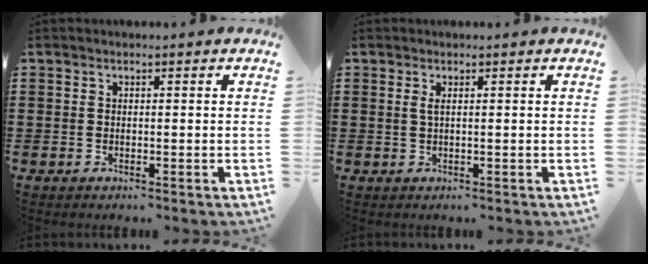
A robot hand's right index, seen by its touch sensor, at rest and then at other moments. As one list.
[{"total": 0.9, "force": [0.2, 0.1, 0.9], "torque": [-0.018, 0.001, 0.004]}]